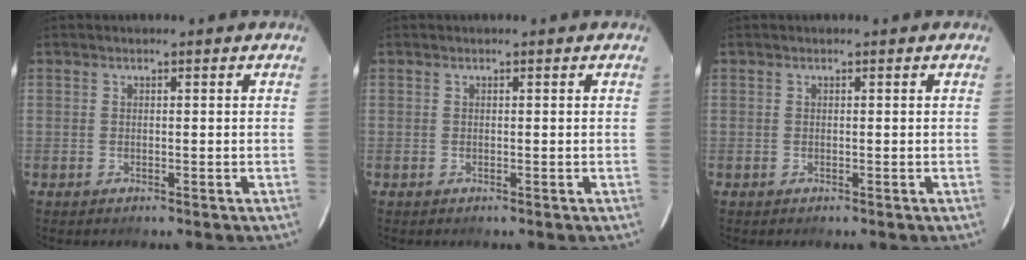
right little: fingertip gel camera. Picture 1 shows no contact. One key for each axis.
{"total": 0.0}
{"total": 0.0}